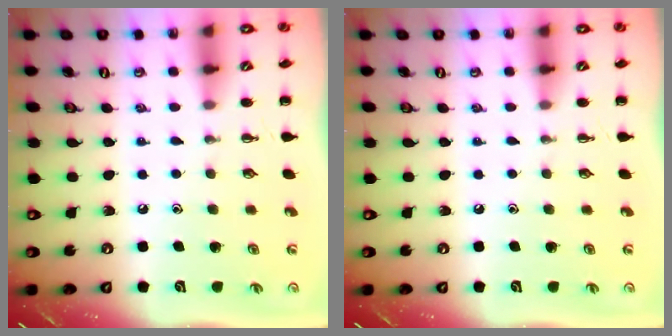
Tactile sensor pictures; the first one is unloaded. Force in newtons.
{"total": 0.0}